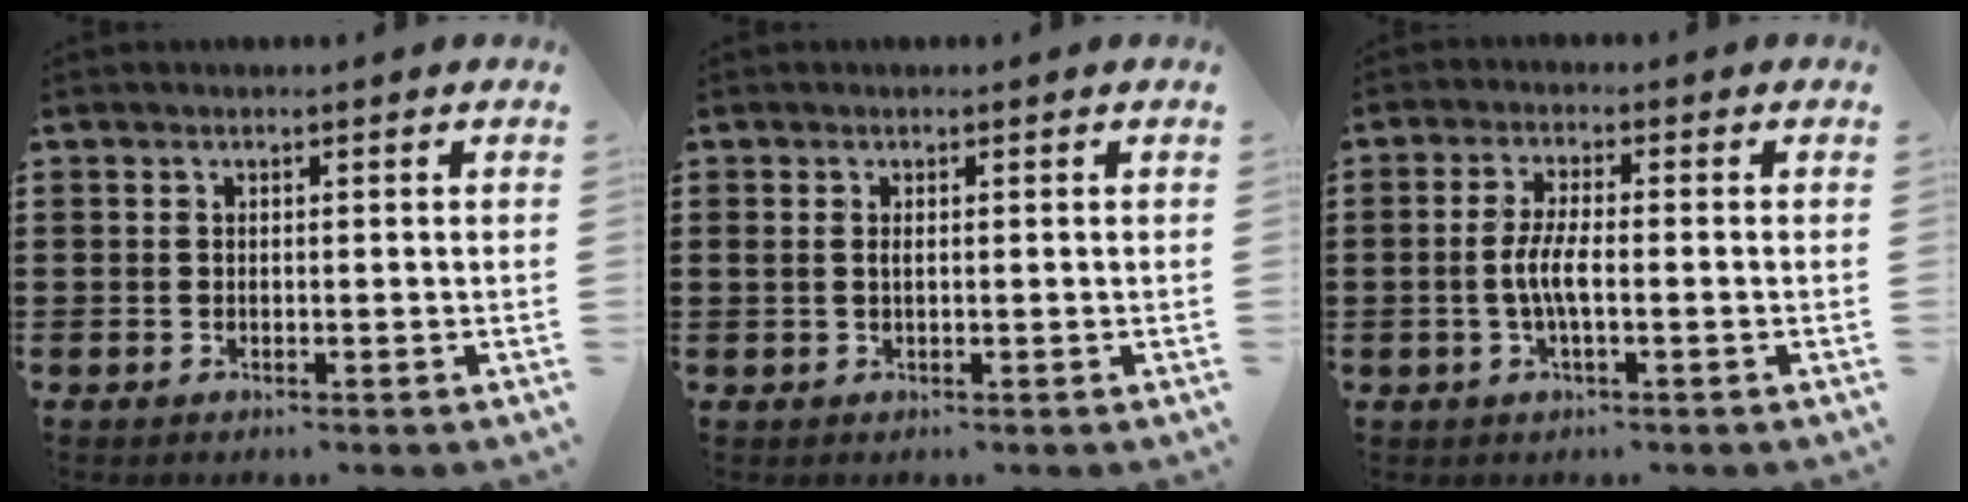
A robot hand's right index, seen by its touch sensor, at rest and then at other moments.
{"total": 0.8, "force": [0.1, 0.3, 0.8], "torque": [-0.017, 0.001, 0.002]}
{"total": 4.4, "force": [-1.0, 0.9, 4.2], "torque": [-0.095, -0.006, -0.027]}